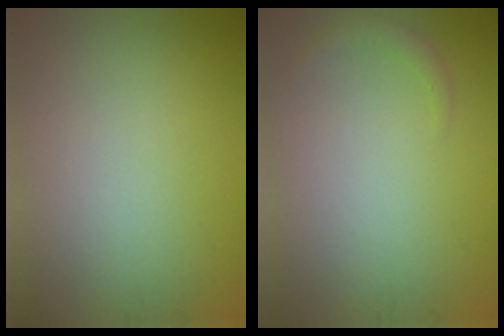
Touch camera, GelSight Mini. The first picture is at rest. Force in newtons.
{"total": 1.1, "press": 1.1, "slide": 0.1}